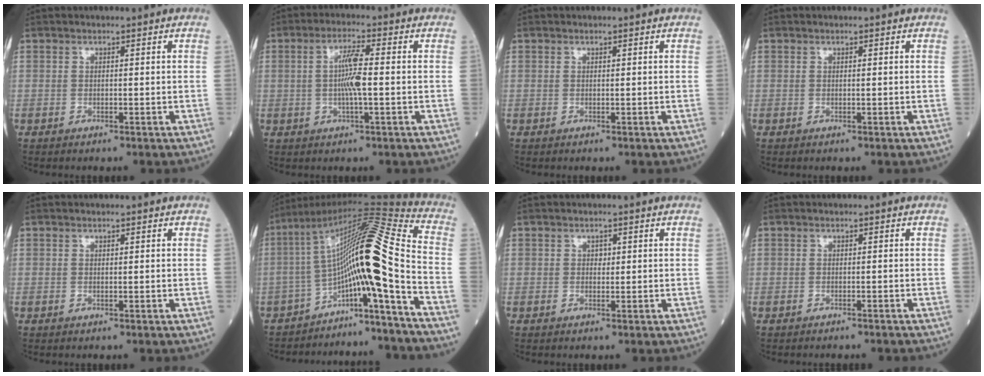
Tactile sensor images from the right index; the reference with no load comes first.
{"total": 5.5, "force": [-0.1, 0.3, 5.5], "torque": [-0.106, 0.003, -0.005]}
{"total": 0.0}
{"total": 0.0}
{"total": 0.0}
{"total": 15.6, "force": [-7.3, -1.2, 13.8], "torque": [-0.224, 0.042, -0.122]}
{"total": 0.9, "force": [0.2, 0.7, 0.5], "torque": [-0.006, 0.001, 0.003]}
{"total": 2.1, "force": [-2.0, 0.1, 0.6], "torque": [-0.011, -0.002, -0.024]}